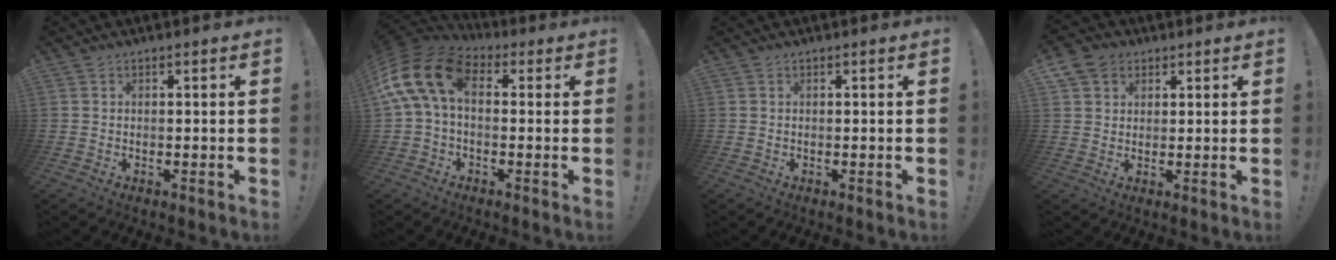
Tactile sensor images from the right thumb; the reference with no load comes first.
{"total": 15.5, "force": [2.8, 9.3, 12.1], "torque": [-0.239, 0.011, 0.056]}
{"total": 0.0}
{"total": 6.4, "force": [3.1, 5.2, 2.3], "torque": [-0.041, -0.007, 0.065]}